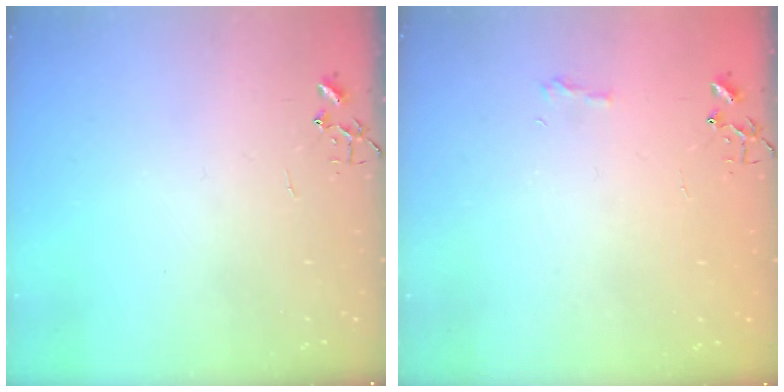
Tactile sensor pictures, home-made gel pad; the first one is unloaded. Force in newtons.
{"total": 6.0, "press": 6.0, "slide": 0.6}